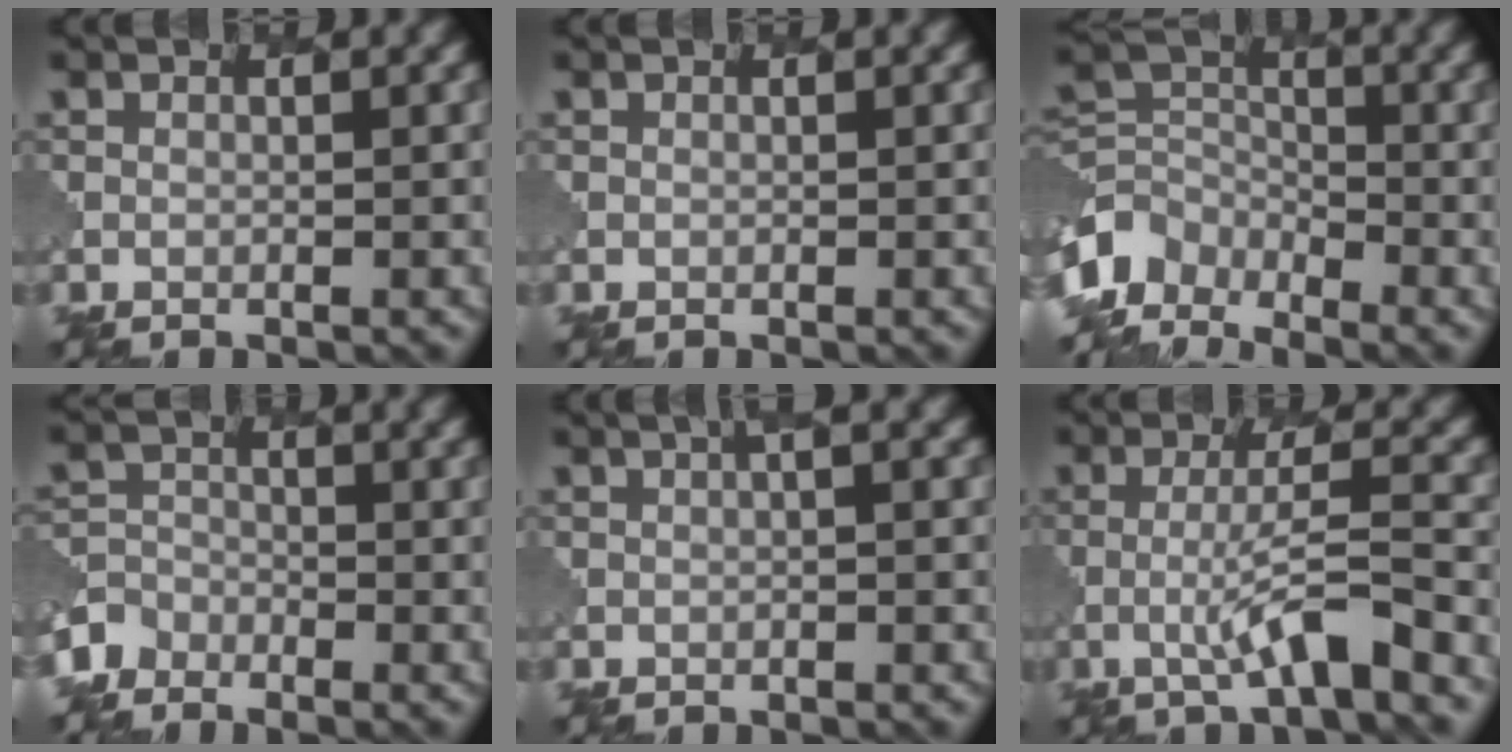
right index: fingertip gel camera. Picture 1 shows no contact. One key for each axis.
{"total": 0.0}
{"total": 5.6, "fx": -4.2, "fy": 3.4, "fz": 1.6, "tx": -0.029, "ty": -0.008, "tz": -0.092}
{"total": 2.8, "fx": -2.4, "fy": 1.5, "fz": -0.2, "tx": 0.008, "ty": -0.007, "tz": -0.055}
{"total": 1.7, "fx": 0.5, "fy": 0.3, "fz": 1.6, "tx": -0.019, "ty": 0.004, "tz": 0.010}
{"total": 4.3, "fx": -1.4, "fy": 0.6, "fz": 4.1, "tx": -0.066, "ty": 0.010, "tz": -0.032}